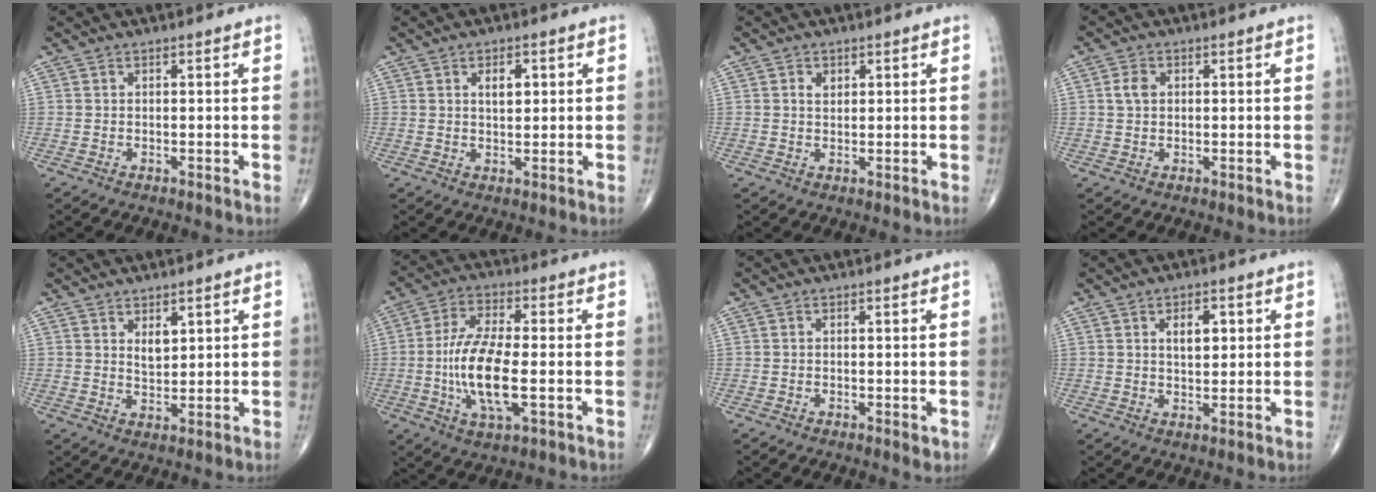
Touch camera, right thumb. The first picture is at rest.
{"total": 3.7, "force": [1.3, 2.0, 2.8], "torque": [-0.033, -0.005, 0.019]}
{"total": 2.0, "force": [0.9, 1.4, 1.1], "torque": [-0.010, -0.003, 0.014]}
{"total": 2.7, "force": [0.5, 1.9, 1.8], "torque": [-0.034, 0.004, 0.008]}
{"total": 3.4, "force": [1.8, 1.8, 2.3], "torque": [-0.027, -0.018, 0.035]}
{"total": 13.4, "force": [-1.9, 4.7, 12.4], "torque": [-0.253, 0.004, -0.037]}
{"total": 1.5, "force": [-0.5, 0.6, 1.3], "torque": [-0.018, -0.002, -0.006]}
{"total": 4.9, "force": [1.6, 2.7, 3.7], "torque": [-0.042, -0.007, 0.024]}